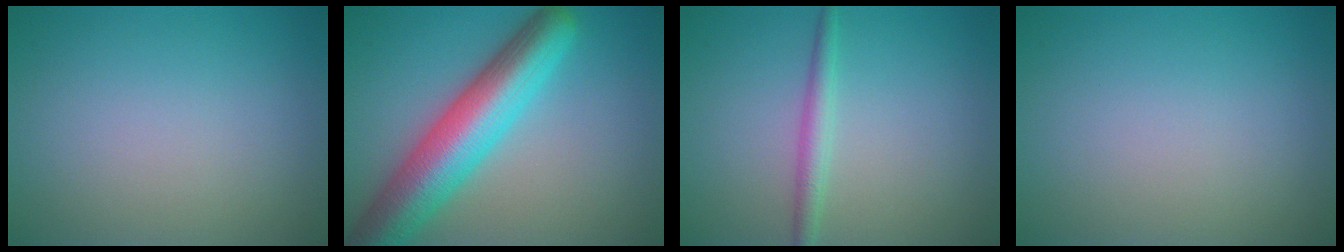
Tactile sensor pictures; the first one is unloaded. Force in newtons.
{"total": 9.3, "press": 9.3, "slide": 0.4}
{"total": 2.0, "press": 2.0, "slide": 0.0}
{"total": 0.0}